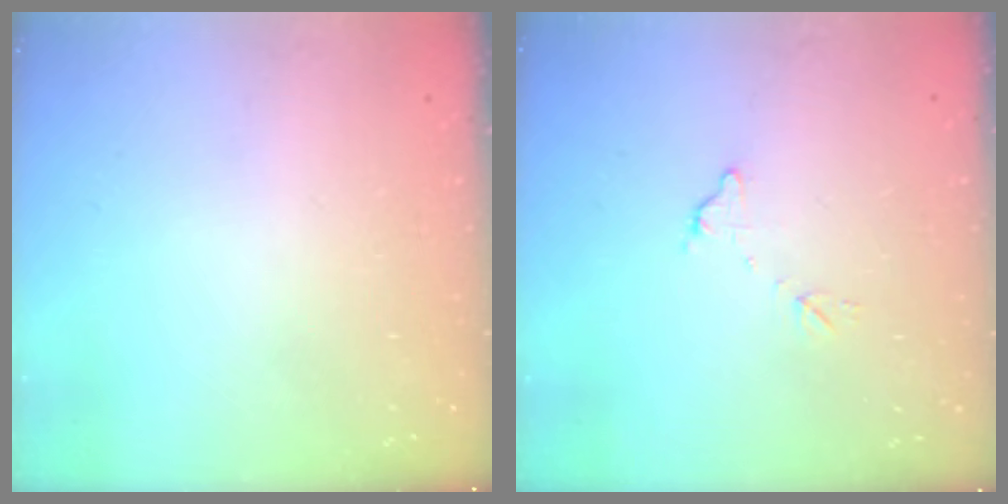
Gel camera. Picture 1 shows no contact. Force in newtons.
{"total": 7.0, "press": 7.0, "slide": 0.4}